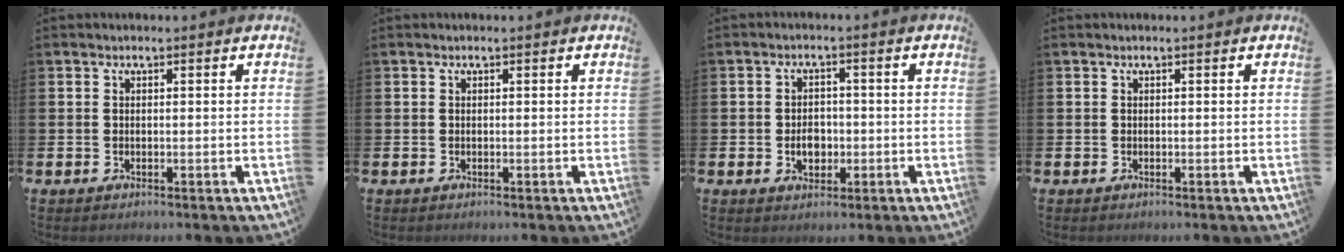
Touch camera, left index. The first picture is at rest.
{"total": 0.0}
{"total": 3.3, "force": [-0.6, 2.4, 2.2], "torque": [-0.023, -0.004, -0.018]}
{"total": 0.0}